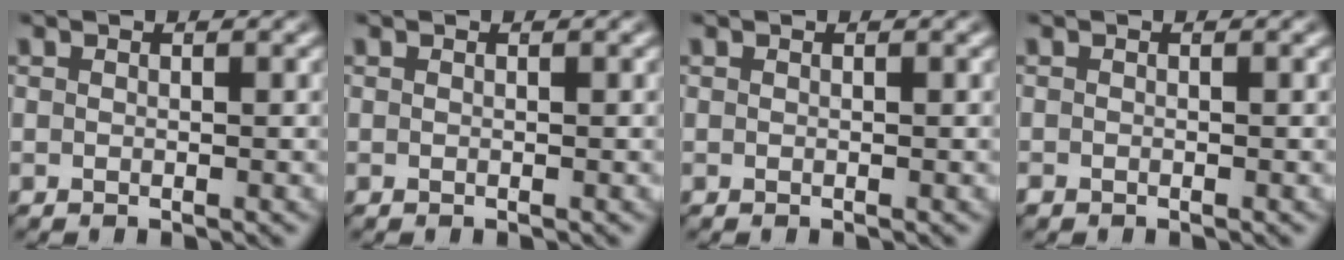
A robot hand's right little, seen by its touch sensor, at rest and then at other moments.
{"total": 0.0}
{"total": 0.0}
{"total": 0.7, "force": [-0.7, 0.2, 0.1], "torque": [-0.002, -0.011, -0.007]}